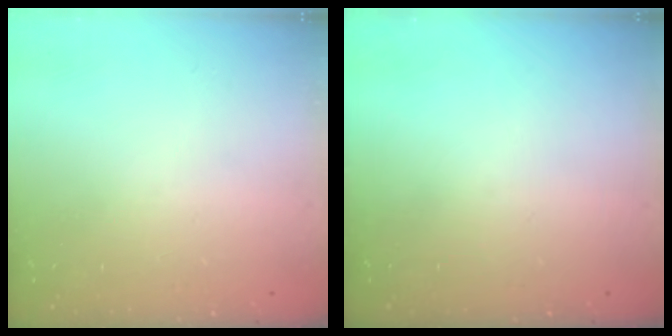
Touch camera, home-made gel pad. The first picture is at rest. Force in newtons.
{"total": 0.0}